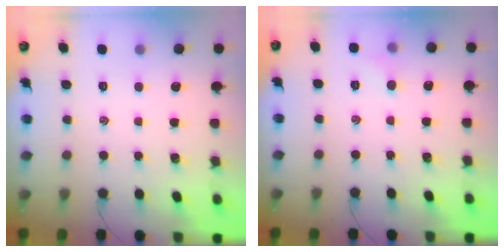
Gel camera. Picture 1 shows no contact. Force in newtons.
{"total": 4.3, "press": 4.1, "slide": 1.2}